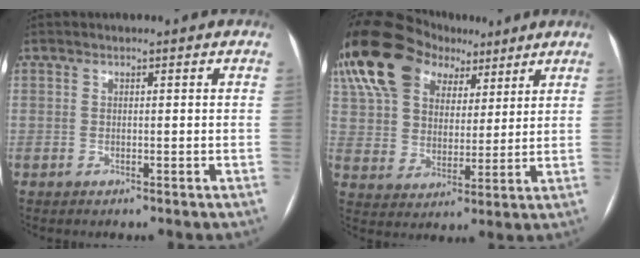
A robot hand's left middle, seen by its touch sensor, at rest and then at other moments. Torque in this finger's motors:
{"motor_torque": [0.55, -0.16, 1.05, 0.21]}